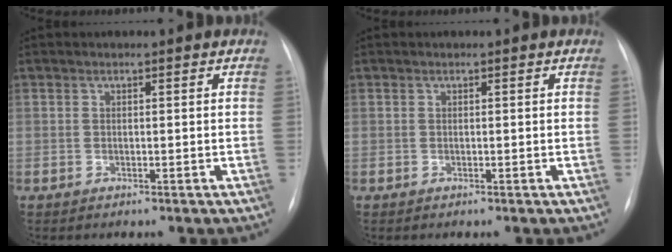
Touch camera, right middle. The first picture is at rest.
{"total": 0.0}